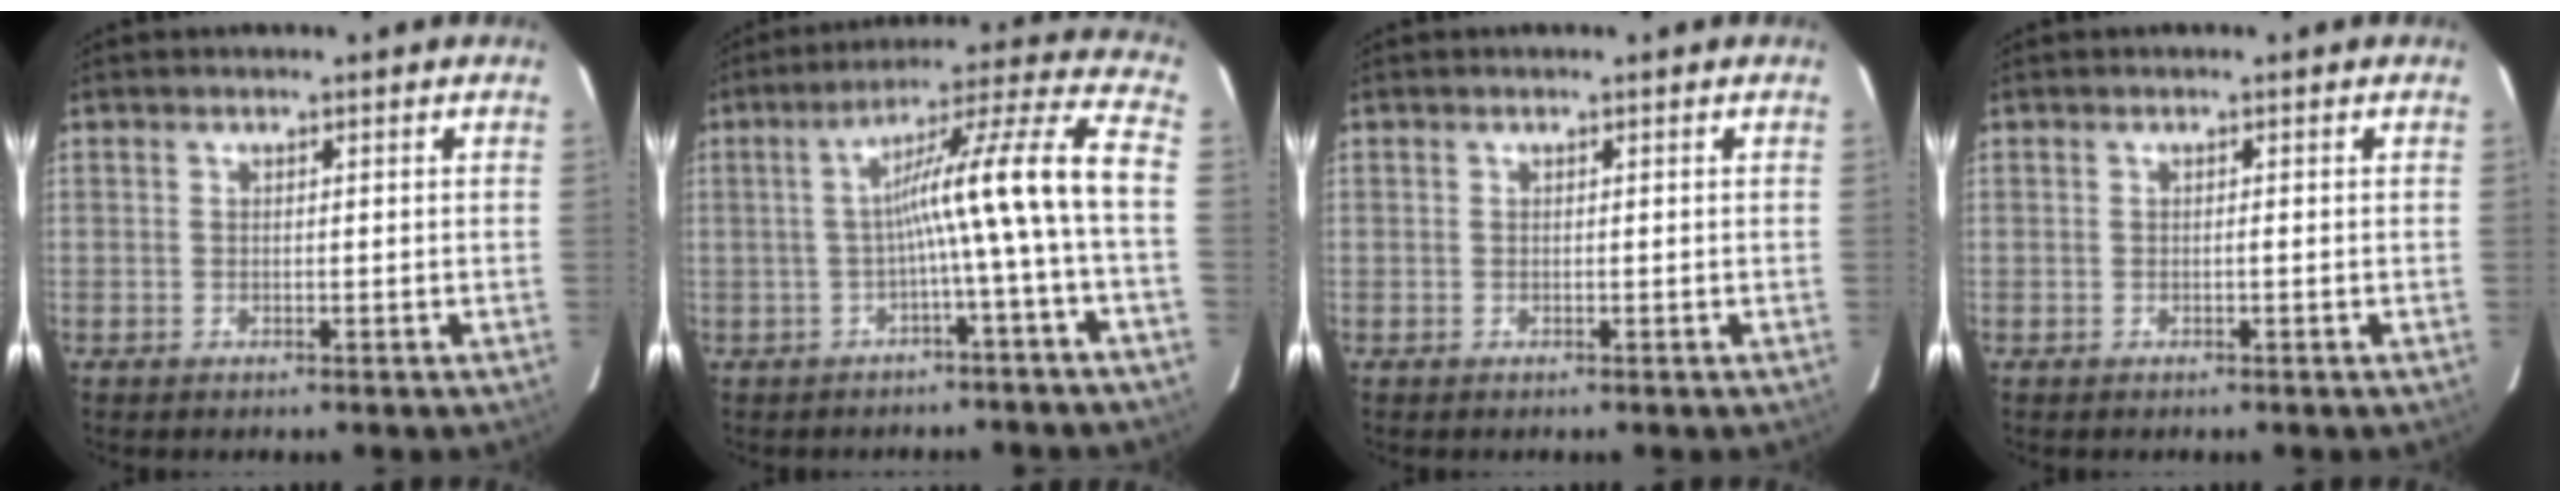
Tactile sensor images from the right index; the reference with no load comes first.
{"total": 11.8, "force": [-1.8, -2.4, 11.4], "torque": [-0.167, 0.029, -0.028]}
{"total": 0.0}
{"total": 0.0}